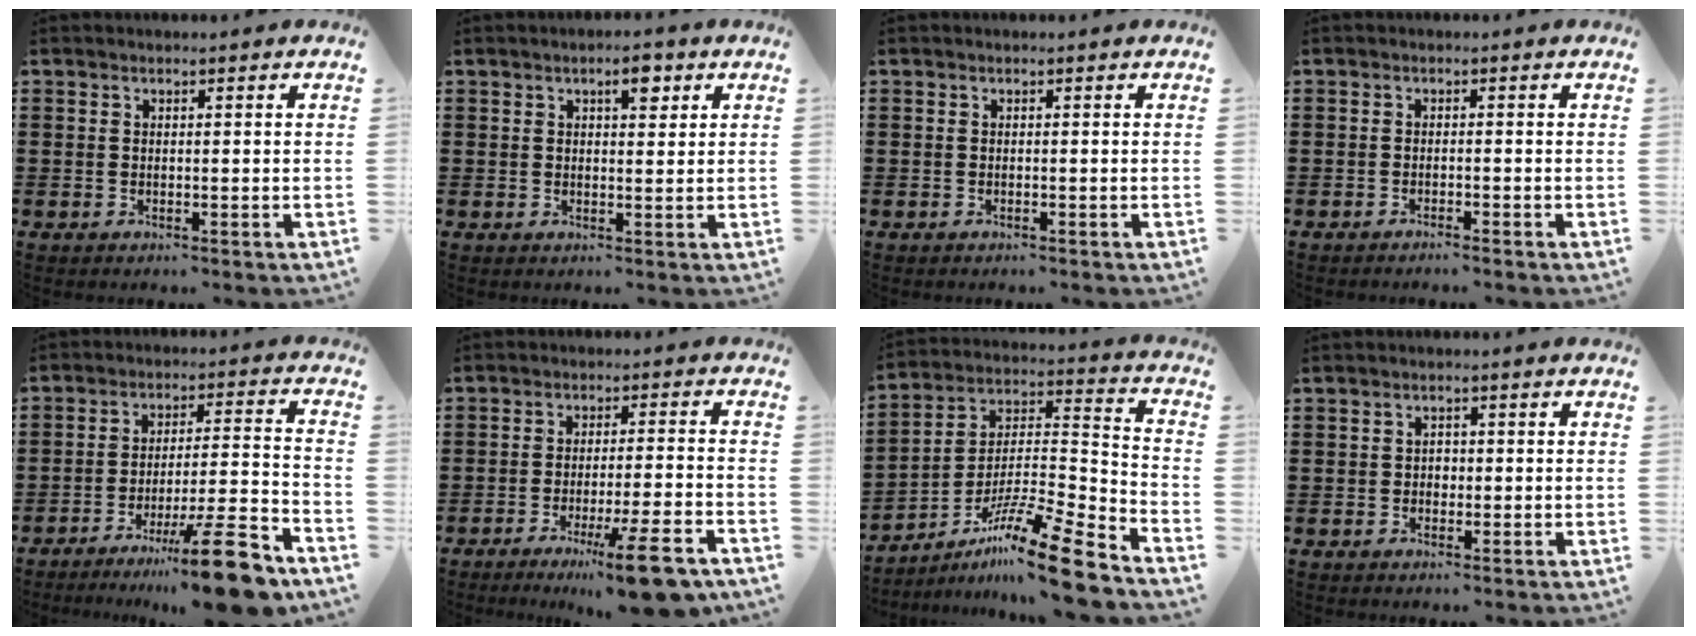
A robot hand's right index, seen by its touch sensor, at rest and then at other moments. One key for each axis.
{"total": 3.3, "fx": 1.9, "fy": 1.2, "fz": 2.5, "tx": -0.029, "ty": -0.001, "tz": 0.026}
{"total": 0.0}
{"total": 0.9, "fx": -0.8, "fy": -0.1, "fz": 0.3, "tx": -0.007, "ty": -0.001, "tz": -0.016}
{"total": 13.6, "fx": -9.9, "fy": 1.4, "fz": 9.2, "tx": -0.127, "ty": 0.038, "tz": -0.168}
{"total": 10.4, "fx": -6.7, "fy": 0.8, "fz": 8.0, "tx": -0.124, "ty": 0.002, "tz": -0.114}
{"total": 15.0, "fx": -11.4, "fy": 1.0, "fz": 9.6, "tx": -0.151, "ty": 0.031, "tz": -0.208}
{"total": 1.2, "fx": -0.2, "fy": 0.9, "fz": 0.7, "tx": -0.016, "ty": 0.002, "tz": -0.004}